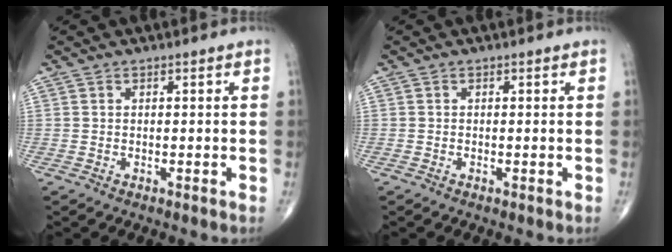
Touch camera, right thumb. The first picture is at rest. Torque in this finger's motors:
{"motor_torque": [-0.25, 0.00, -0.03, 0.21, 0.02]}